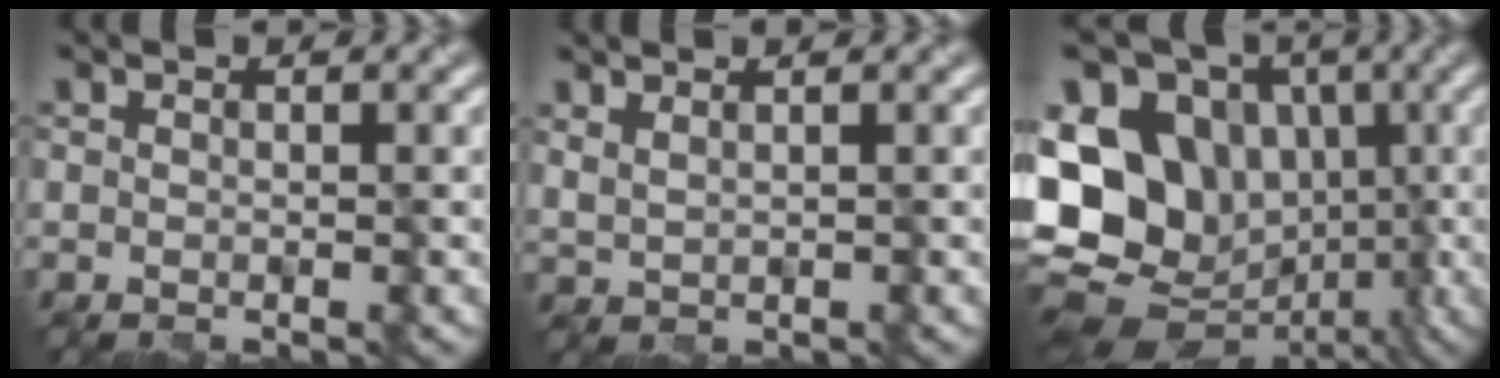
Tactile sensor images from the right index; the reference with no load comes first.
{"total": 1.2, "force": [0.8, 0.3, 0.8], "torque": [-0.023, 0.002, 0.020]}
{"total": 17.1, "force": [-2.4, 14.2, 9.2], "torque": [-0.174, 0.012, -0.063]}